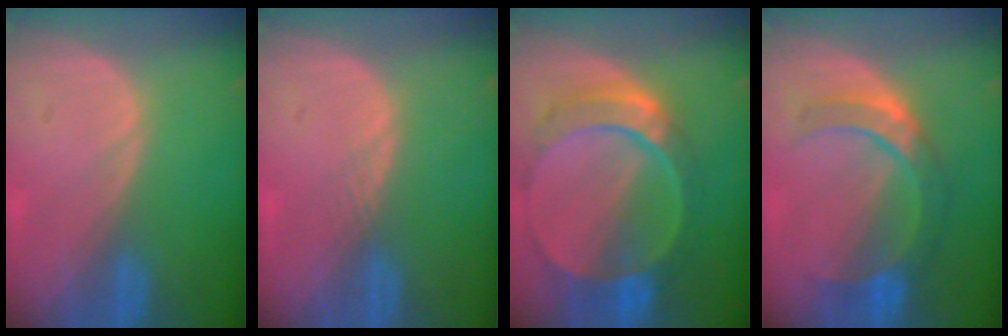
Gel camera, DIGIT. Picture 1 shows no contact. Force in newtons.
{"total": 1.0, "press": 0.8, "slide": 0.5}
{"total": 10.1, "press": 8.6, "slide": 5.4}
{"total": 7.0, "press": 6.9, "slide": 1.0}